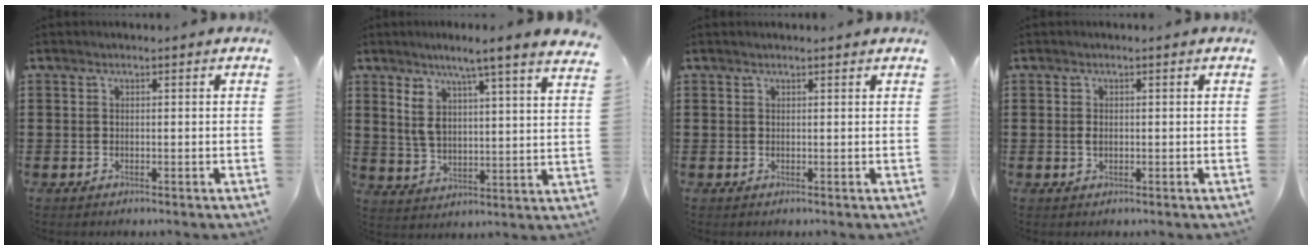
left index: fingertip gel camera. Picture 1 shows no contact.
{"total": 6.6, "force": [4.6, 0.6, 4.7], "torque": [-0.110, -0.028, 0.073]}
{"total": 0.6, "force": [0.5, 0.0, 0.3], "torque": [-0.007, -0.001, 0.010]}
{"total": 1.1, "force": [-0.1, 0.7, 0.9], "torque": [-0.020, 0.002, -0.003]}